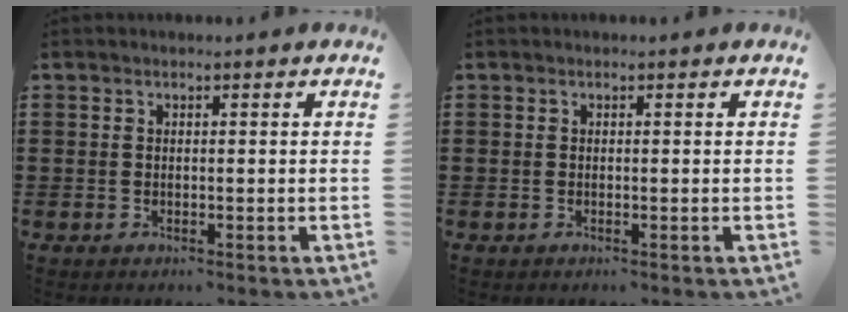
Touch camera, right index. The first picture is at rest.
{"total": 0.0}